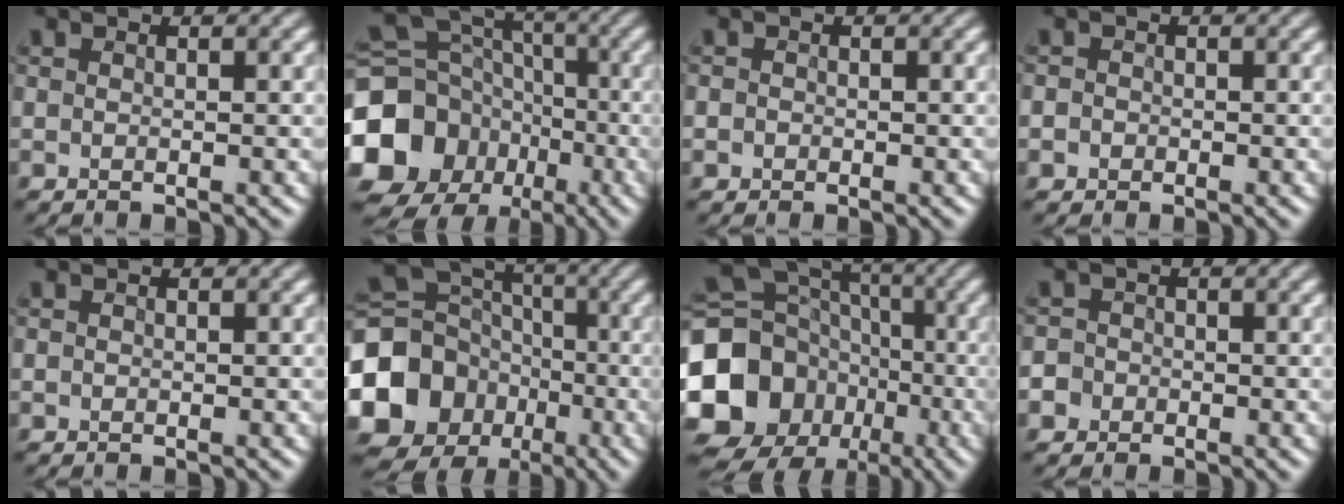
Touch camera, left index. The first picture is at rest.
{"total": 16.3, "force": [-5.1, 14.2, 6.1], "torque": [-0.150, -0.023, -0.116]}
{"total": 0.7, "force": [-0.2, 0.7, 0.2], "torque": [0.002, -0.004, -0.005]}
{"total": 1.1, "force": [-0.3, 1.0, 0.3], "torque": [0.003, -0.002, -0.008]}
{"total": 0.0}
{"total": 15.8, "force": [-4.7, 13.9, 5.8], "torque": [-0.135, -0.030, -0.113]}
{"total": 19.7, "force": [-5.1, 17.4, 7.7], "torque": [-0.185, -0.011, -0.124]}
{"total": 2.9, "force": [-1.4, 2.5, 0.6], "torque": [0.002, 0.005, -0.038]}